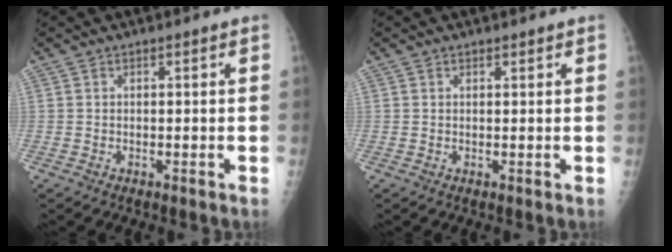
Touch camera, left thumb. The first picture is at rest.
{"total": 0.6, "force": [0.5, 0.2, 0.1], "torque": [0.001, -0.004, 0.007]}